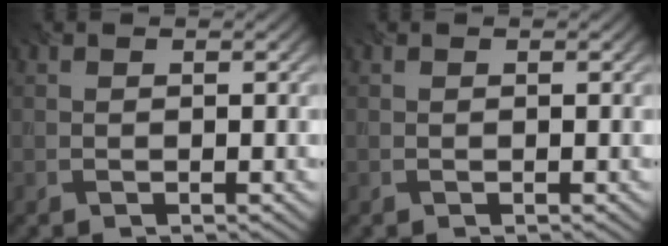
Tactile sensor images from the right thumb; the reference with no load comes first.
{"total": 0.0}